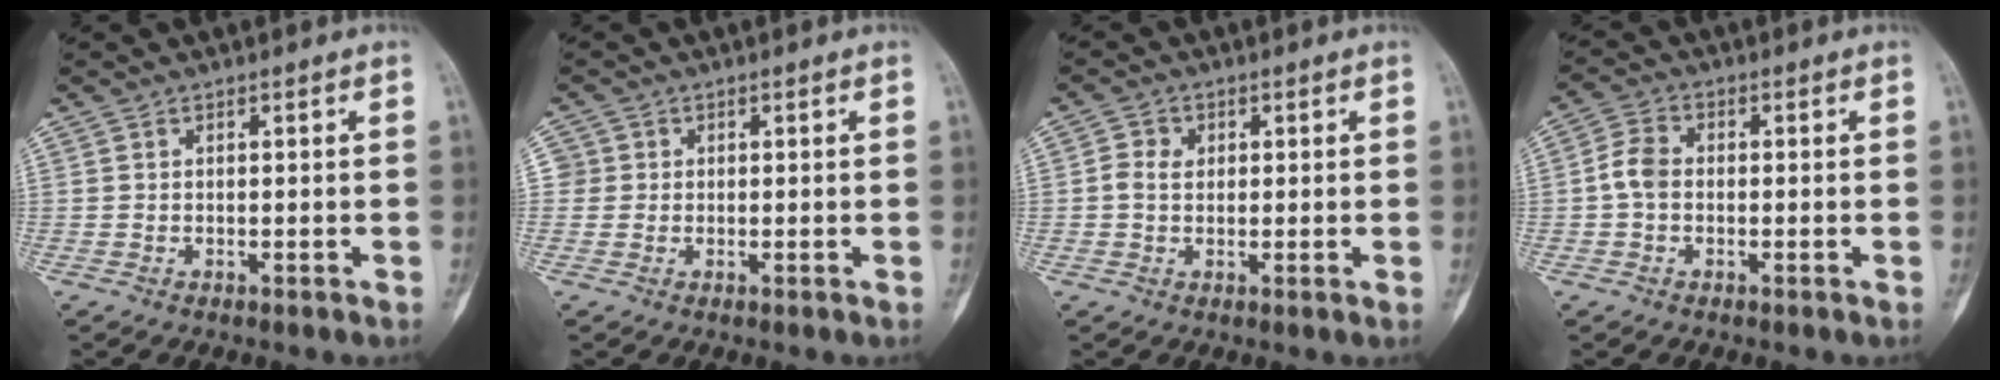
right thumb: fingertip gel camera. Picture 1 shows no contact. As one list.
[{"total": 2.3, "force": [0.2, 2.3, 0.2], "torque": [0.012, 0.005, 0.002]}, {"total": 3.1, "force": [0.4, 2.5, 1.8], "torque": [-0.023, 0.001, 0.002]}, {"total": 4.6, "force": [-0.4, 3.3, 3.1], "torque": [-0.063, 0.014, -0.015]}]